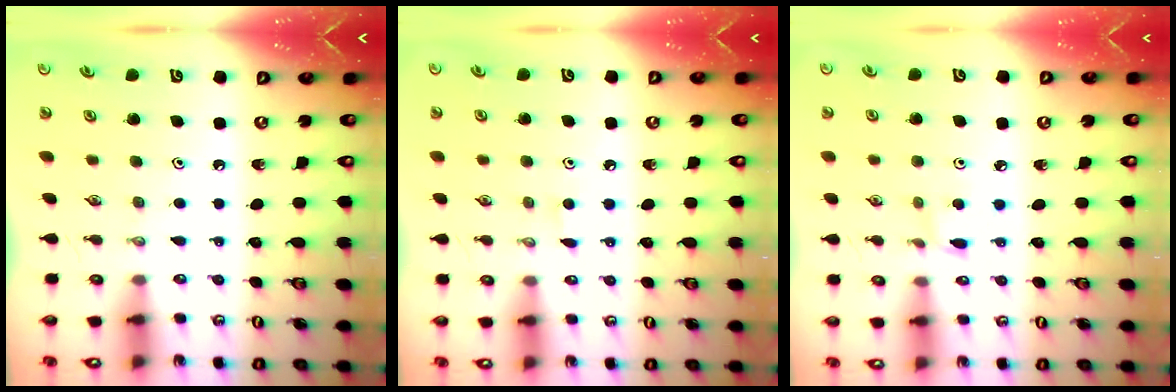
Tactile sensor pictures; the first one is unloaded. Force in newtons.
{"total": 2.9, "press": 2.9, "slide": 0.4}
{"total": 3.0, "press": 3.0, "slide": 0.5}